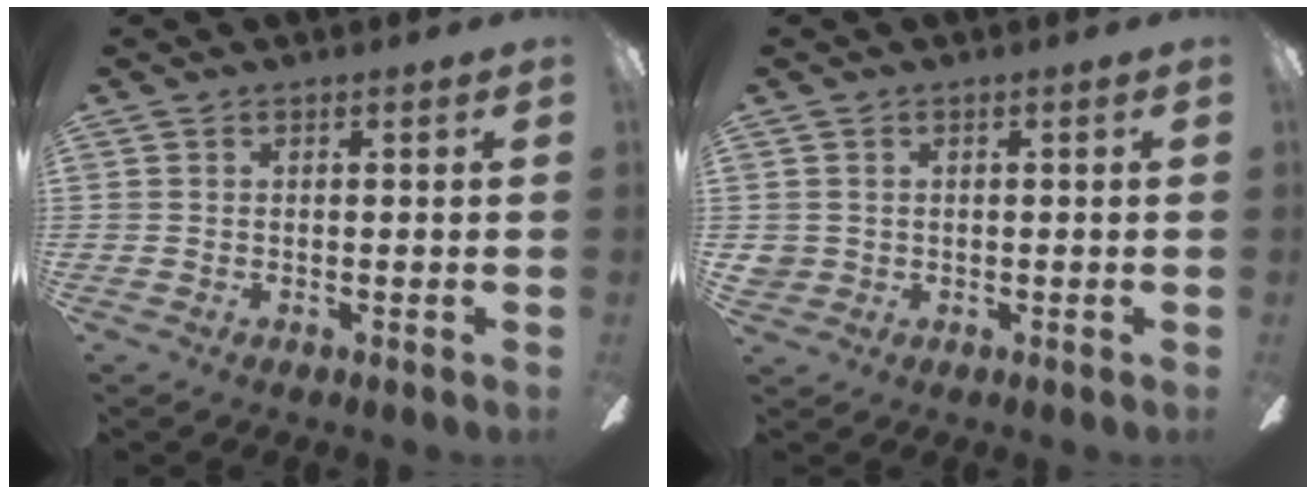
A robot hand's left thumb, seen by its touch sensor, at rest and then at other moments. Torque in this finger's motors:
{"motor_torque": [-0.27, 0.60, -0.29, -0.17, 0.00]}